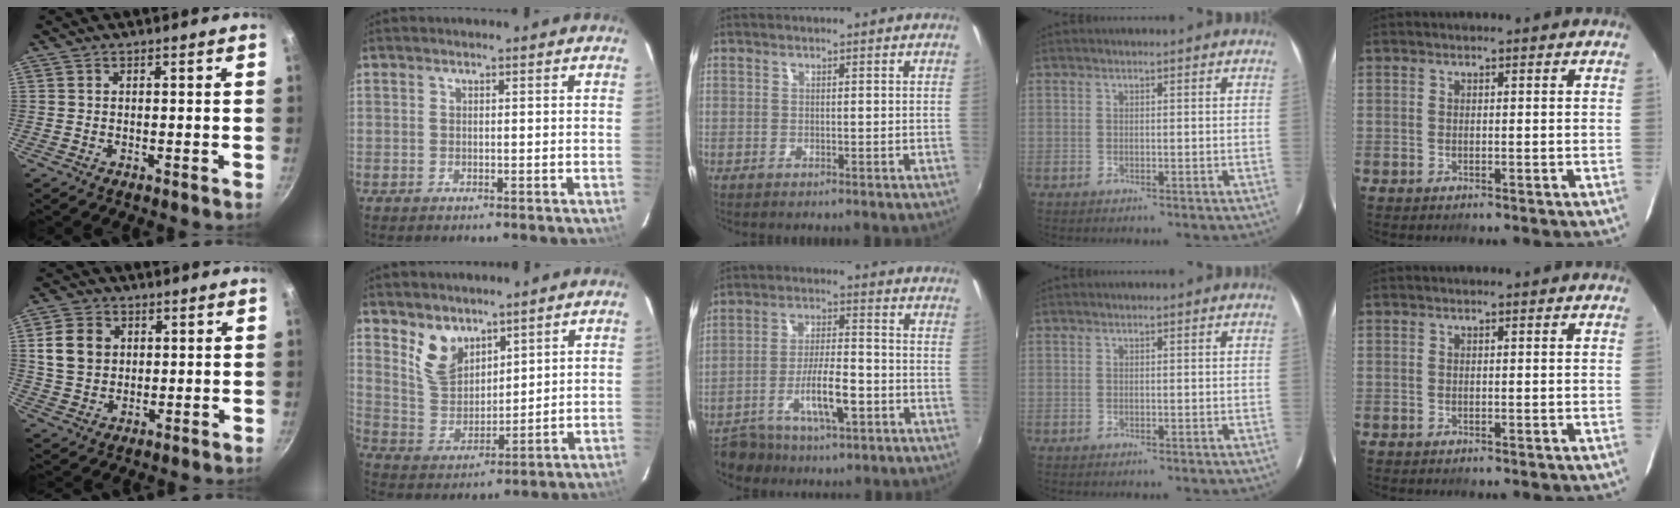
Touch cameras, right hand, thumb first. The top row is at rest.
{"thumb": {"total": 8.6, "force": [1.8, 7.0, 4.7], "torque": [-0.068, 0.000, 0.033]}, "index": {"total": 8.2, "force": [5.7, 4.7, 3.6], "torque": [-0.063, 0.003, 0.122]}, "middle": {"total": 11.7, "force": [-5.9, 5.1, 8.7], "torque": [-0.168, 0.007, -0.090]}}